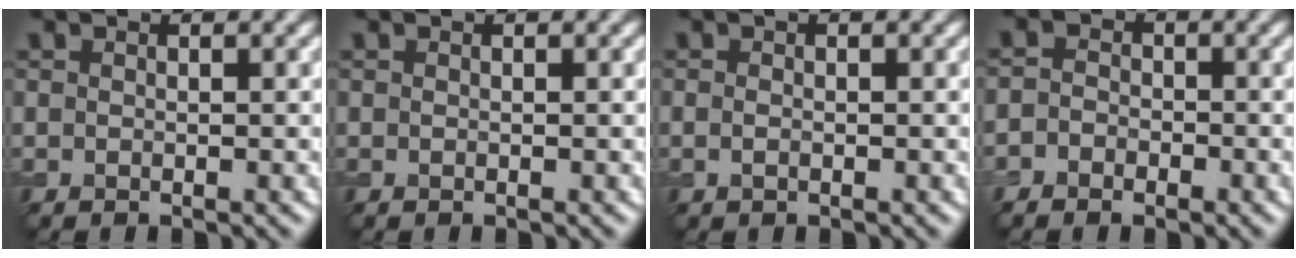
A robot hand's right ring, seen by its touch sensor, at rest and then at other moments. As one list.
[{"total": 0.0}, {"total": 0.9, "force": [0.0, 0.4, 0.8], "torque": [-0.018, -0.002, -0.001]}, {"total": 1.9, "force": [-1.1, 1.5, 0.6], "torque": [0.008, 0.005, -0.031]}]